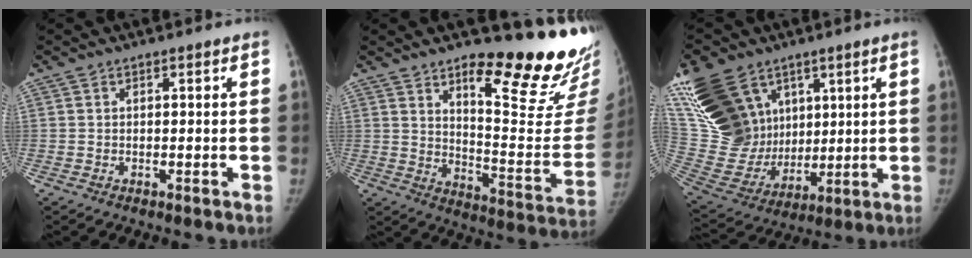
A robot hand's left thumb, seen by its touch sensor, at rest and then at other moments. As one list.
[{"total": 23.8, "force": [17.2, 5.9, 15.5], "torque": [-0.169, -0.144, 0.239]}, {"total": 25.4, "force": [13.1, 17.5, 13.0], "torque": [-0.276, -0.005, 0.270]}]